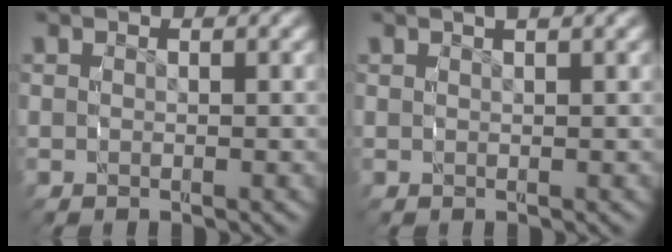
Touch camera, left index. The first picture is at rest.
{"total": 1.4, "force": [1.1, 0.0, 0.9], "torque": [-0.007, 0.008, 0.016]}